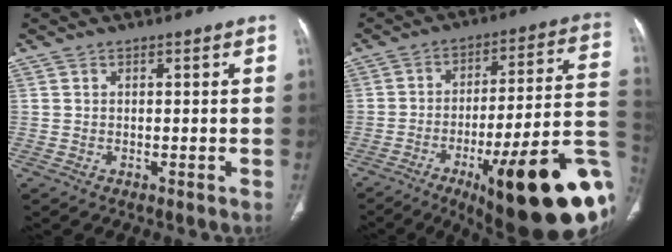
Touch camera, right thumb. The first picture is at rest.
{"total": 30.6, "force": [-11.7, 7.0, 27.4], "torque": [-0.292, 0.045, -0.166]}